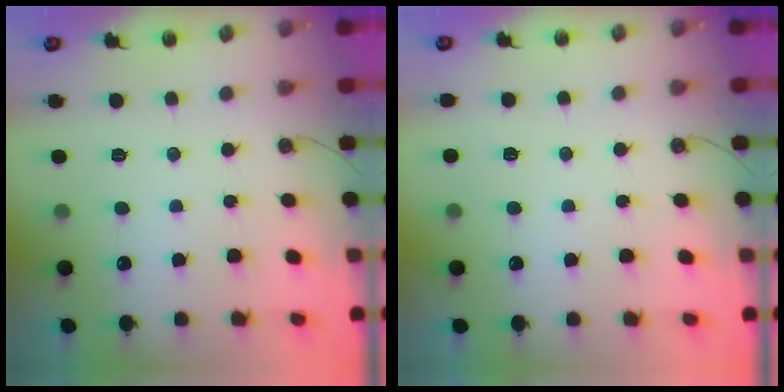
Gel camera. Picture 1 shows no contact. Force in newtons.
{"total": 2.8, "press": 1.8, "slide": 2.2}